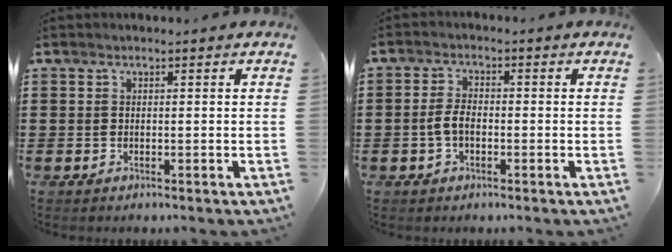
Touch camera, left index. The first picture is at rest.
{"total": 3.6, "force": [-1.0, 1.8, 3.0], "torque": [-0.078, -0.002, -0.025]}